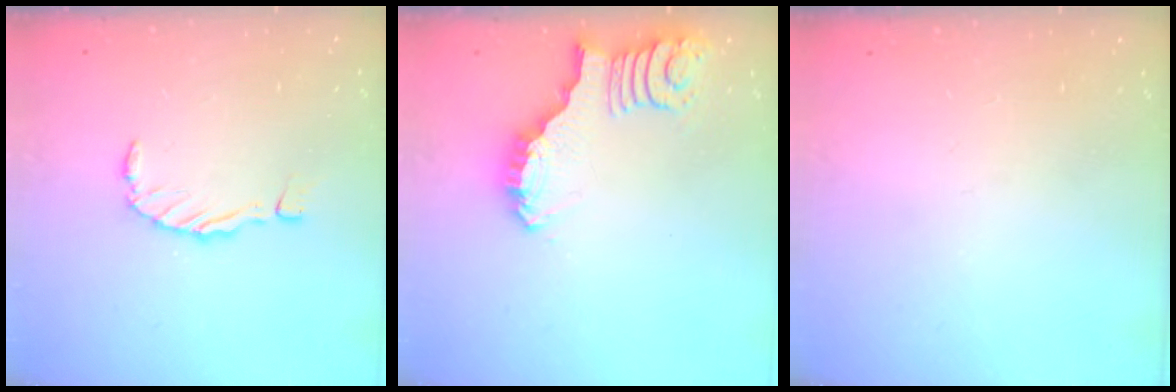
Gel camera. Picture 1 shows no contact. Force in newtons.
{"total": 2.9, "press": 2.9, "slide": 0.1}
{"total": 1.6, "press": 1.5, "slide": 0.5}